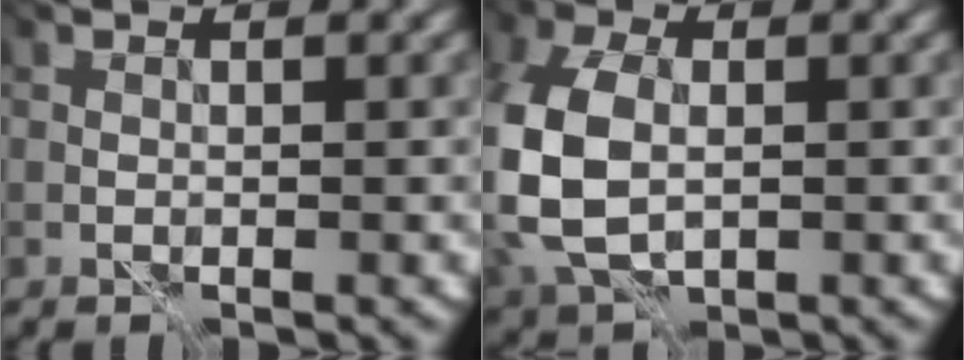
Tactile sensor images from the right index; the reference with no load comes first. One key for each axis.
{"total": 8.6, "fx": -1.0, "fy": 6.0, "fz": 6.0, "tx": -0.183, "ty": -0.010, "tz": -0.014}